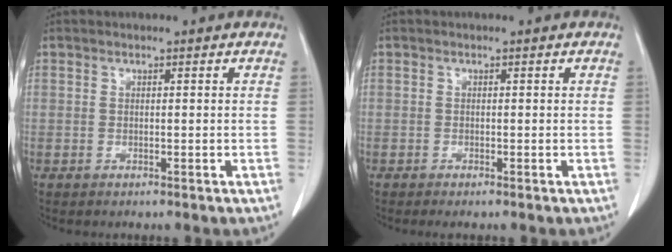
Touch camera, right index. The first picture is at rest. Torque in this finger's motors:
{"motor_torque": [0.11, -0.07, 0.01, 0.02]}